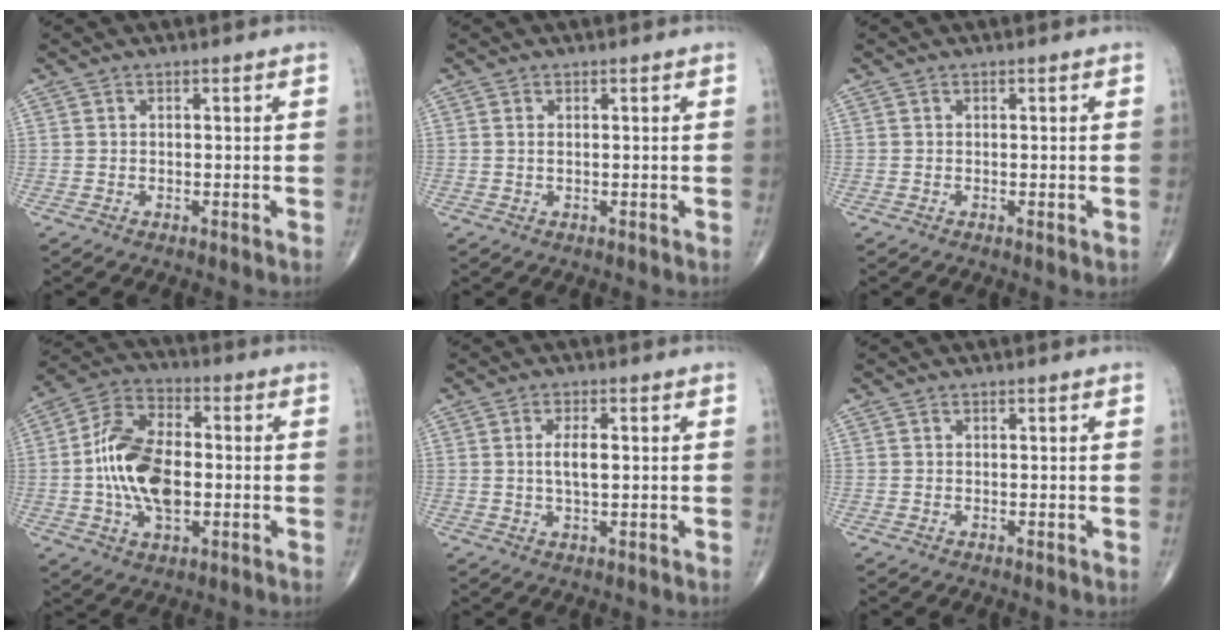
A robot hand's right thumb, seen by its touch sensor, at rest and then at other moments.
{"total": 0.6, "force": [0.1, 0.2, 0.5], "torque": [-0.016, 0.001, 0.004]}
{"total": 0.7, "force": [-0.2, 0.2, 0.6], "torque": [-0.008, -0.003, -0.002]}
{"total": 15.3, "force": [-1.1, 8.7, 12.5], "torque": [-0.230, 0.020, -0.024]}
{"total": 4.0, "force": [0.4, 1.6, 3.6], "torque": [-0.069, -0.004, 0.007]}
{"total": 0.0}